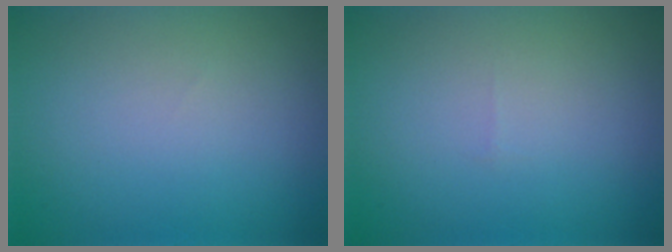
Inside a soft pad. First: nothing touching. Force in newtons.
{"total": 0.0}